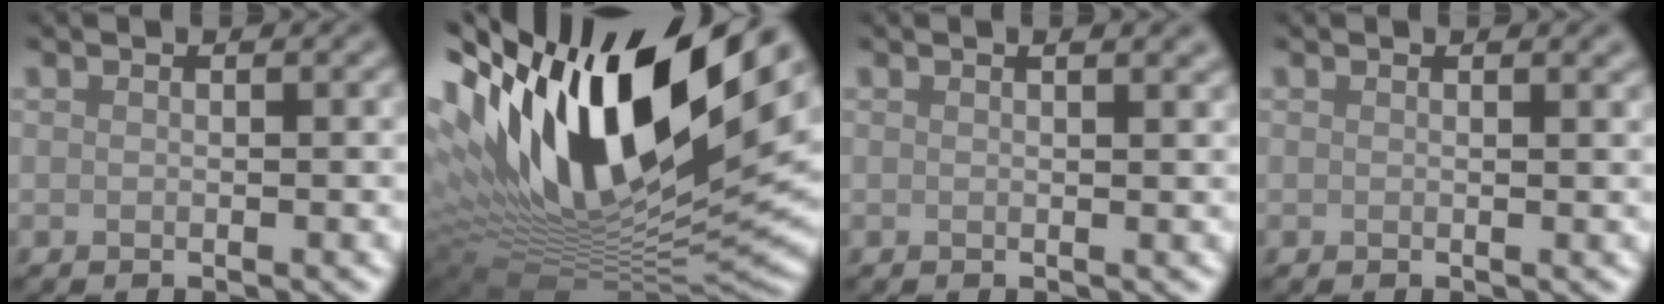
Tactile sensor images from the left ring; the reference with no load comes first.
{"total": 18.8, "force": [6.6, 8.2, 15.6], "torque": [-0.295, 0.017, 0.113]}
{"total": 2.7, "force": [1.6, 1.1, 1.9], "torque": [-0.008, 0.014, 0.005]}
{"total": 1.6, "force": [1.1, 0.6, 1.0], "torque": [-0.006, 0.002, 0.007]}